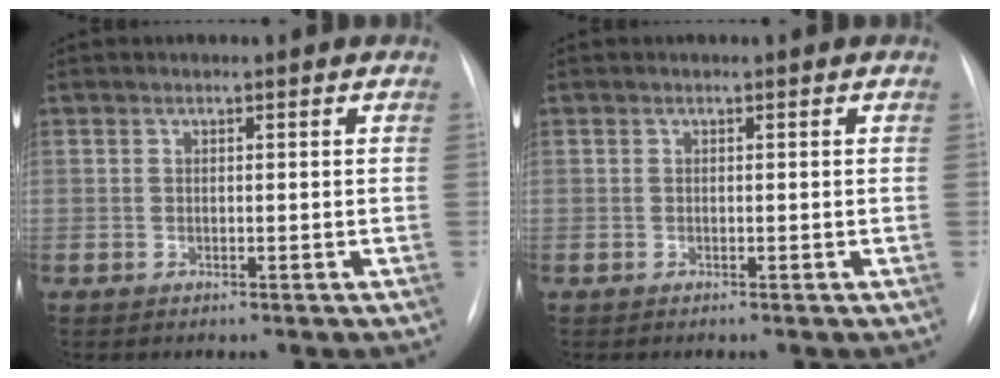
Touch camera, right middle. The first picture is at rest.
{"total": 0.0}